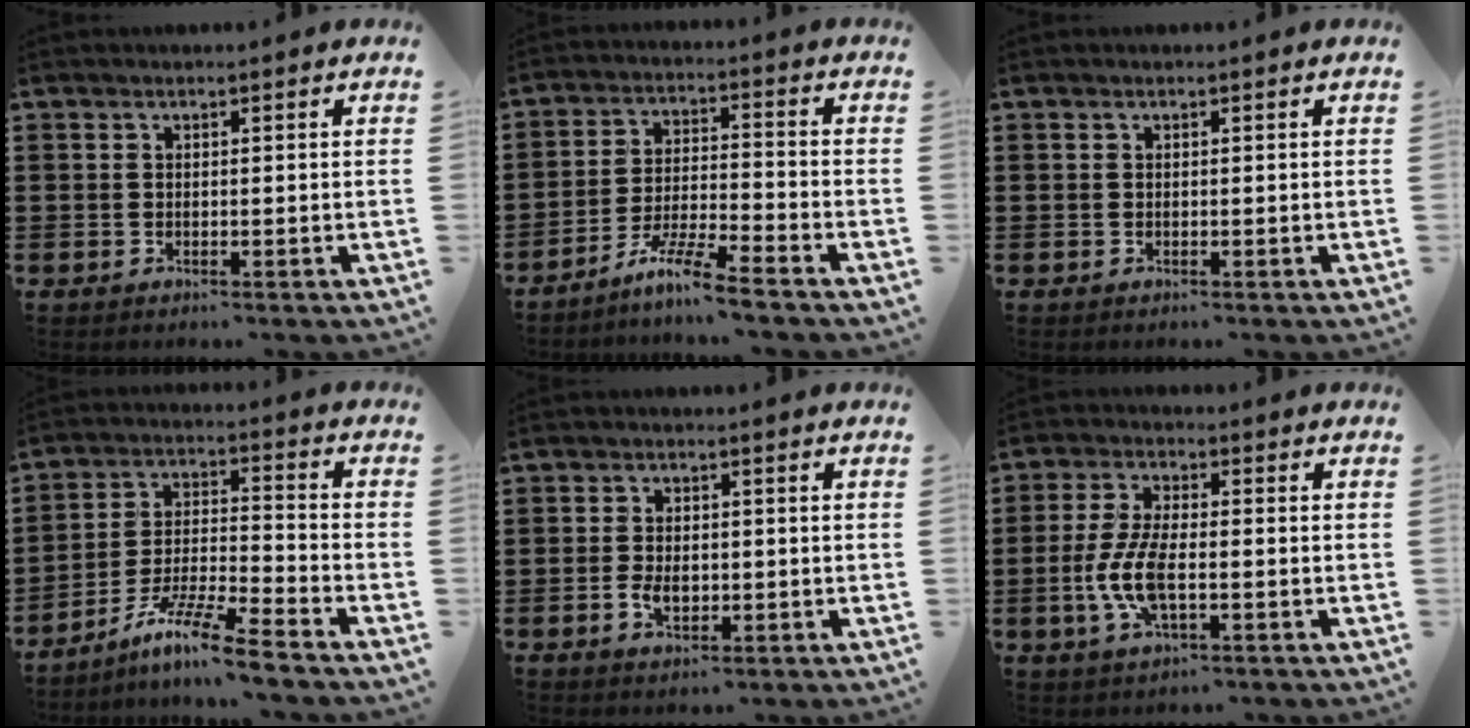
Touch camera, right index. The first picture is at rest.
{"total": 7.1, "force": [-6.1, -0.4, 3.8], "torque": [-0.082, -0.009, -0.118]}
{"total": 0.0}
{"total": 9.8, "force": [-8.0, 0.0, 5.7], "torque": [-0.113, 0.003, -0.159]}
{"total": 3.2, "force": [-0.7, 2.0, 2.5], "torque": [-0.049, 0.001, -0.011]}
{"total": 7.5, "force": [-1.7, 3.0, 6.6], "torque": [-0.155, -0.008, -0.037]}